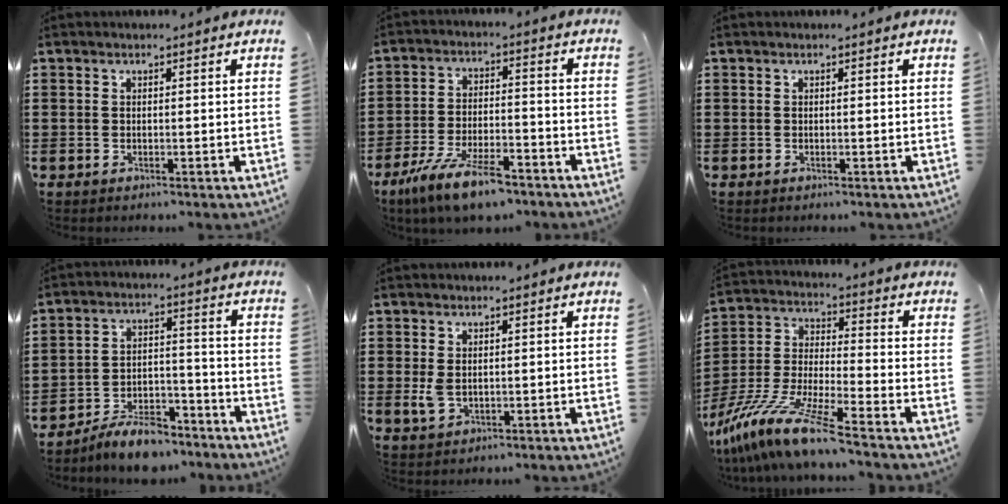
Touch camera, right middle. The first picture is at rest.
{"total": 9.0, "force": [-6.9, 1.9, 5.5], "torque": [-0.114, 0.005, -0.132]}
{"total": 0.0}
{"total": 8.1, "force": [-7.3, 2.2, 2.5], "torque": [-0.035, 0.027, -0.136]}
{"total": 2.3, "force": [0.0, 1.5, 1.8], "torque": [-0.052, -0.001, -0.006]}
{"total": 11.5, "force": [-9.7, -0.3, 6.2], "torque": [-0.140, -0.003, -0.200]}